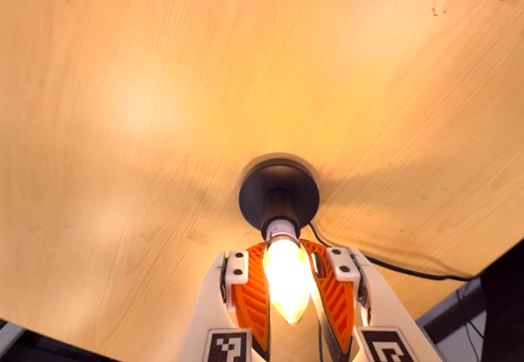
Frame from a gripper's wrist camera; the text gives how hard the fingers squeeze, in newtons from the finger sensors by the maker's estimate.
{"total": 26.0, "left": 24.3, "right": 27.6}